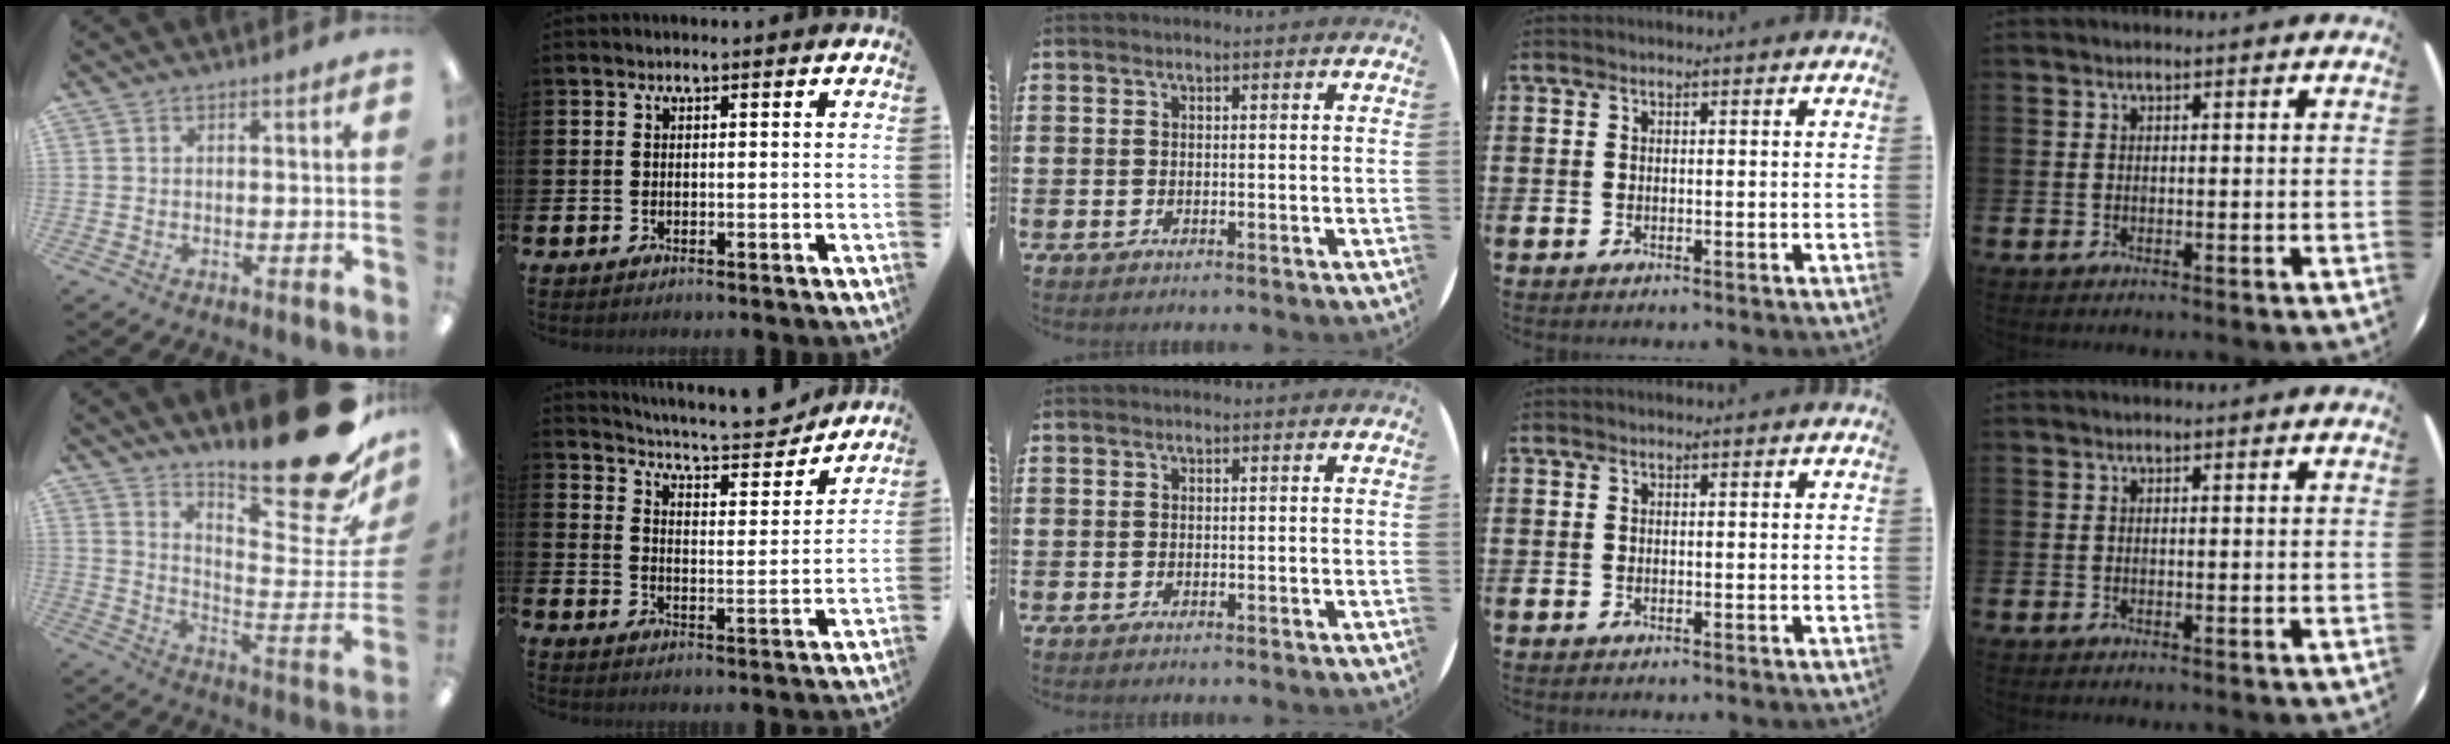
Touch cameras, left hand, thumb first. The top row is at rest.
{"thumb": {"total": 23.7, "force": [16.4, 5.6, 16.1], "torque": [-0.191, -0.134, 0.266]}, "index": {"total": 6.6, "force": [6.4, 0.6, 1.4], "torque": [-0.046, -0.051, 0.105]}}